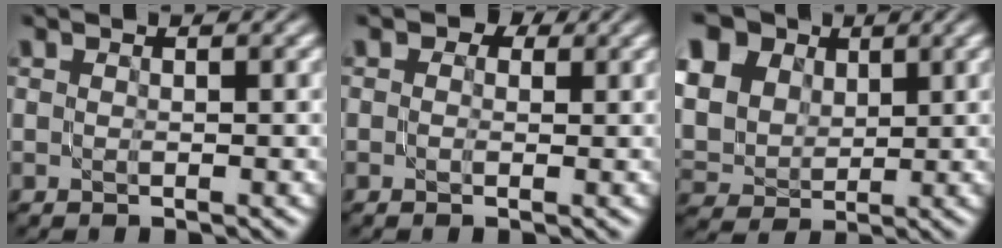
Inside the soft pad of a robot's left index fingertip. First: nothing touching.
{"total": 2.2, "force": [0.8, 1.6, 1.2], "torque": [-0.009, 0.002, -0.011]}
{"total": 15.6, "force": [7.2, 12.0, 6.9], "torque": [-0.204, 0.034, 0.126]}